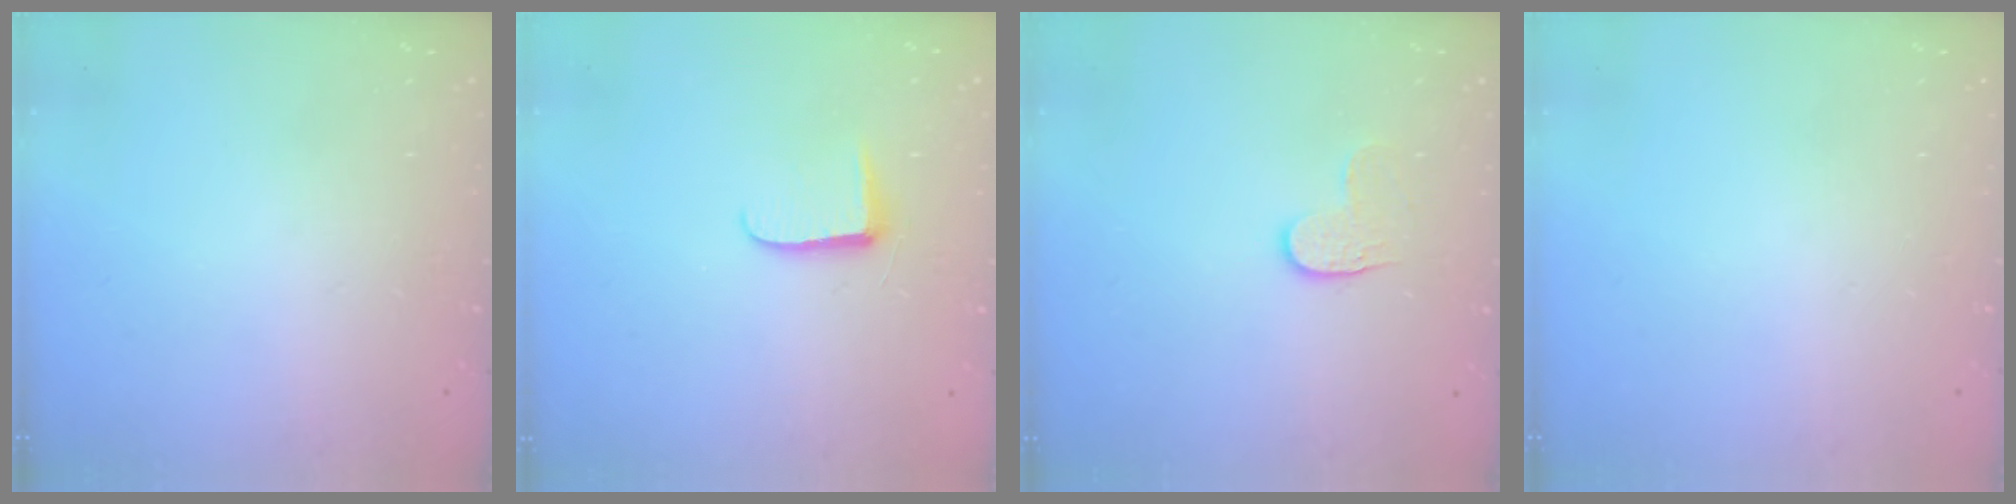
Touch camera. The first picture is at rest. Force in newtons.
{"total": 5.6, "press": 5.6, "slide": 0.7}
{"total": 4.2, "press": 4.2, "slide": 0.5}
{"total": 0.0}